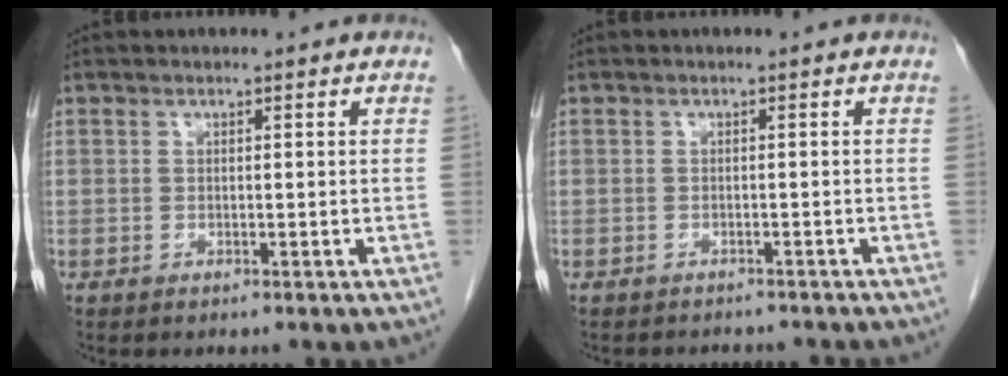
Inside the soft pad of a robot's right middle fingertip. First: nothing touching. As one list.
[{"total": 5.4, "force": [-5.0, 1.5, 1.4], "torque": [-0.017, -0.004, -0.058]}]